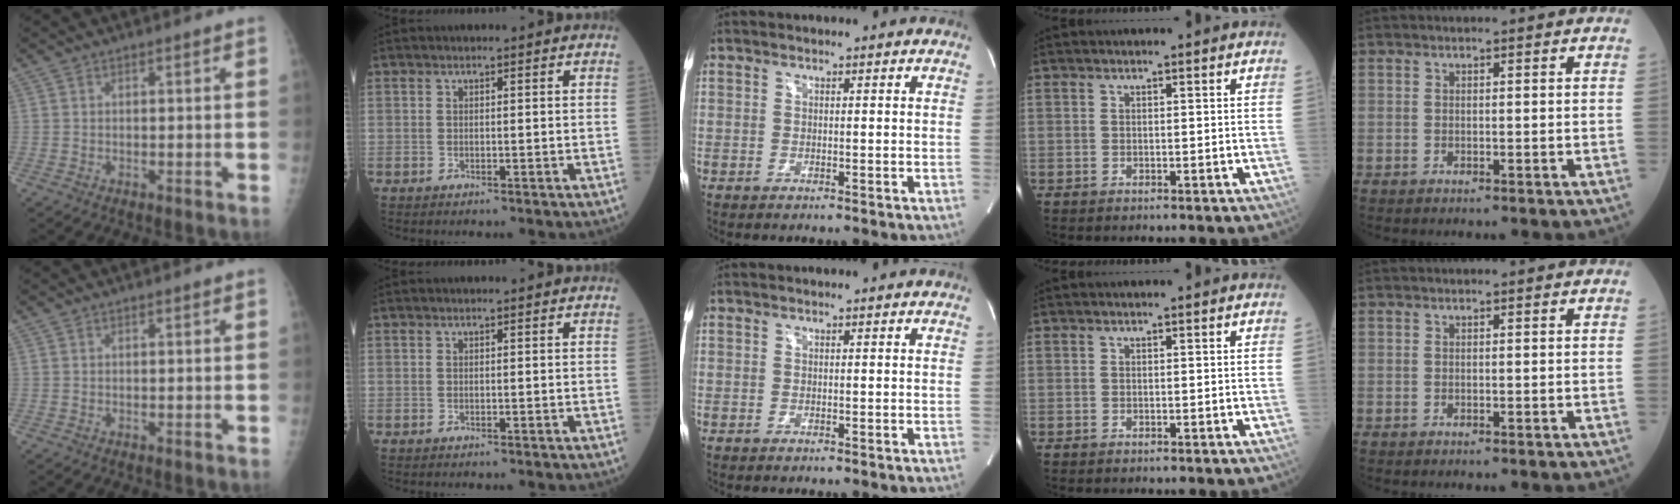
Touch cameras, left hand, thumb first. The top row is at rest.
{}